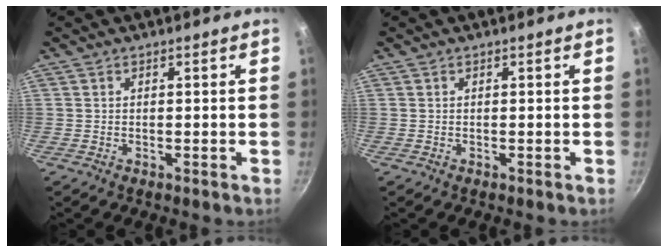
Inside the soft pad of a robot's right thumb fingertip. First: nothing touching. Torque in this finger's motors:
{"motor_torque": [0.14, 0.14, 0.00, 0.00, 0.00]}